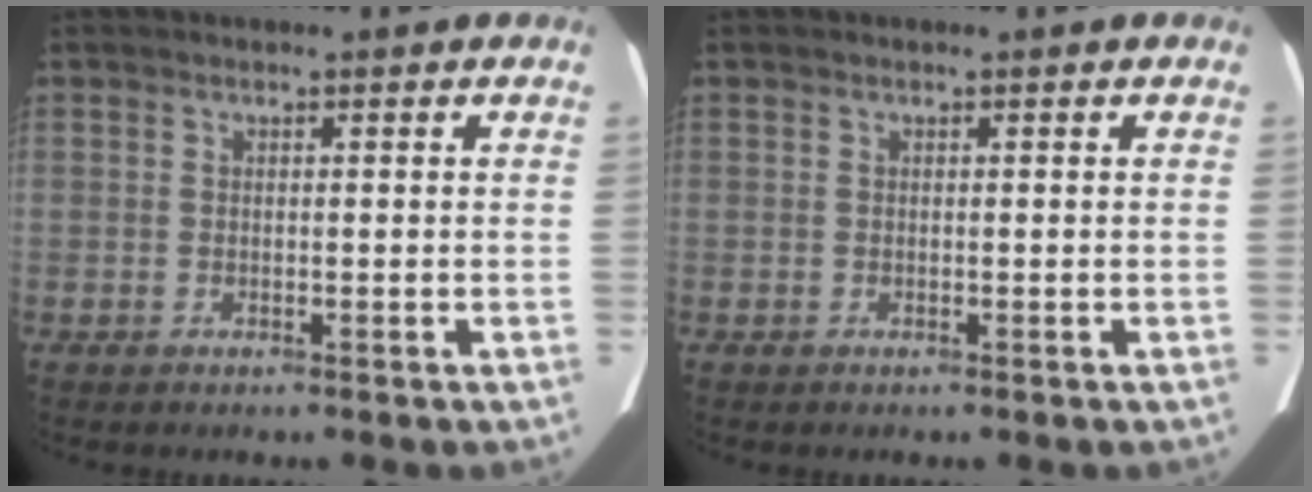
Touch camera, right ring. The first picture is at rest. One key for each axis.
{"total": 0.0}